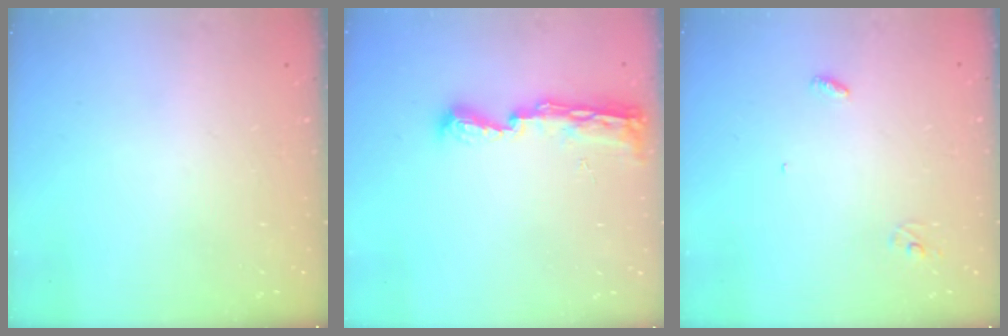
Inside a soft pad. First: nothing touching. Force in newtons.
{"total": 8.3, "press": 8.2, "slide": 0.9}
{"total": 2.7, "press": 2.7, "slide": 0.2}